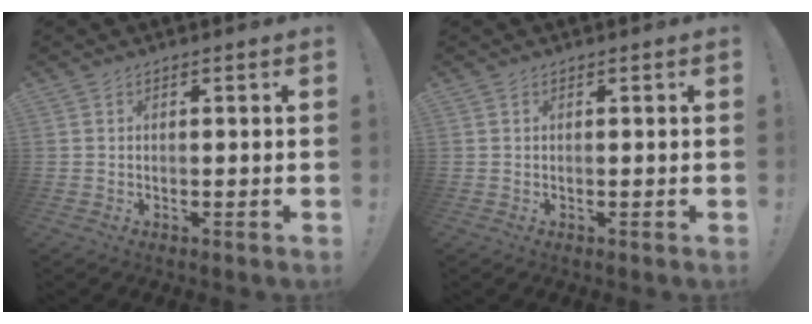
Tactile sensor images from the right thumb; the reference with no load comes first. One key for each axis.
{"total": 0.0}